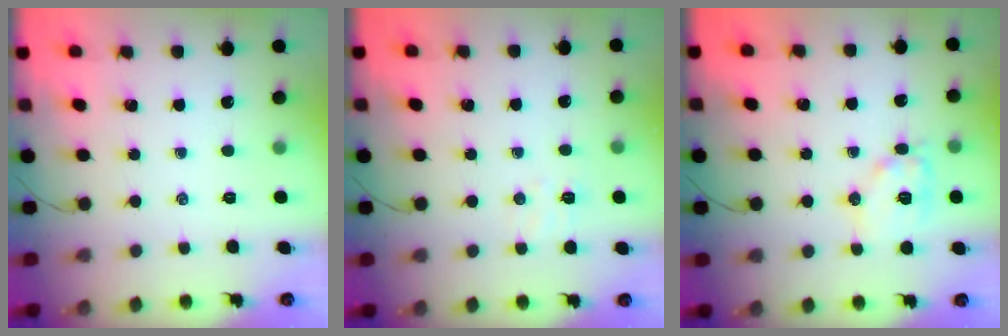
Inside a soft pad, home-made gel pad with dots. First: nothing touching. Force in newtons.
{"total": 5.0, "press": 4.8, "slide": 1.2}
{"total": 11.4, "press": 11.4, "slide": 0.5}